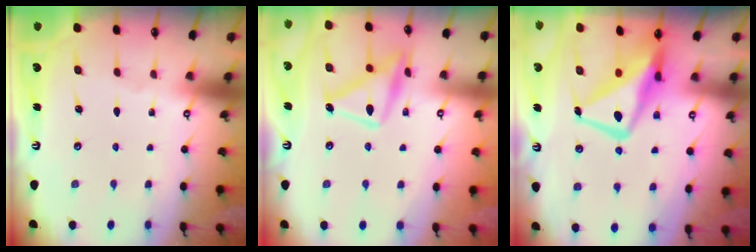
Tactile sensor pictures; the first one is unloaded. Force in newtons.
{"total": 15.2, "press": 15.1, "slide": 1.1}
{"total": 14.1, "press": 14.0, "slide": 1.7}